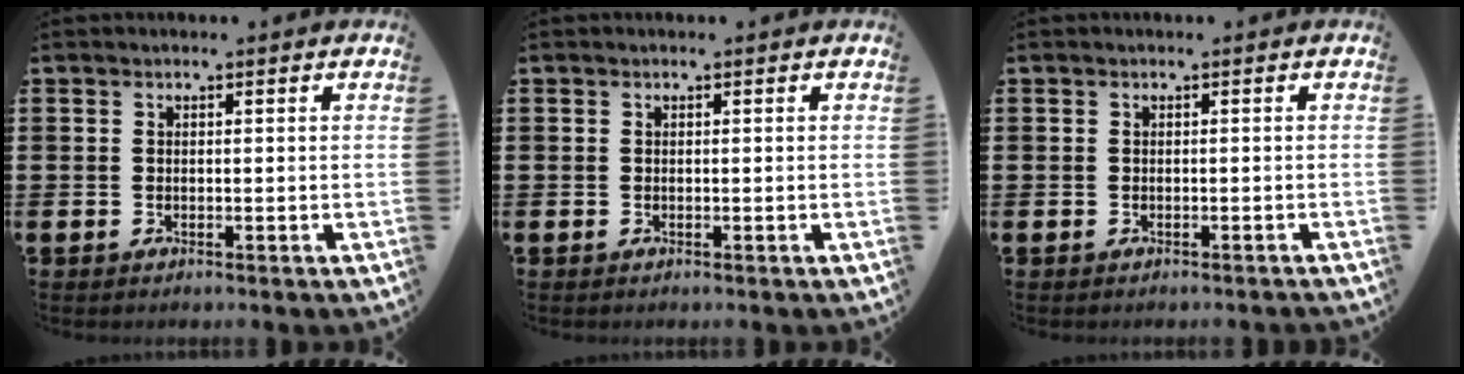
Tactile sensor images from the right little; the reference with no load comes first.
{"total": 0.0}
{"total": 0.0}